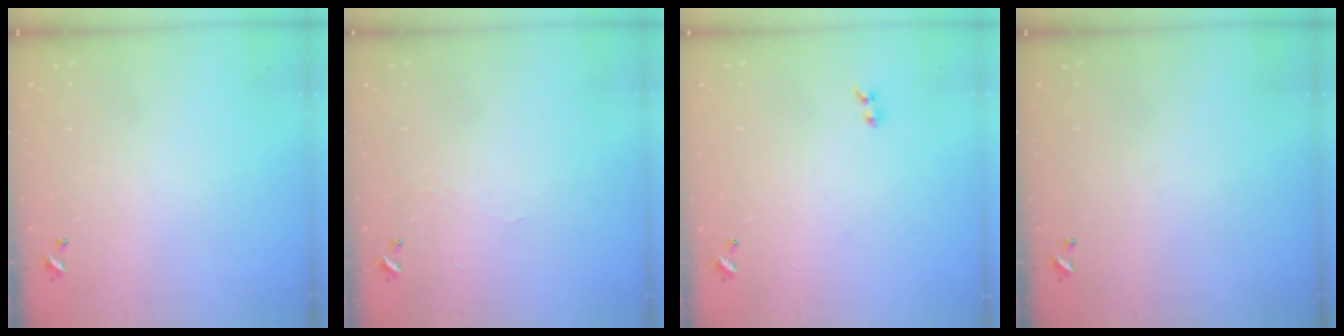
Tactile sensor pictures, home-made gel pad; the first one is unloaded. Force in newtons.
{"total": 0.8, "press": 0.7, "slide": 0.4}
{"total": 1.9, "press": 1.7, "slide": 0.9}
{"total": 0.0}